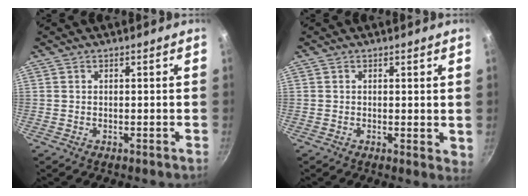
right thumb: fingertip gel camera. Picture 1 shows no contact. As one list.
[{"total": 2.6, "force": [0.5, 1.2, 2.2], "torque": [-0.024, -0.005, 0.006]}]